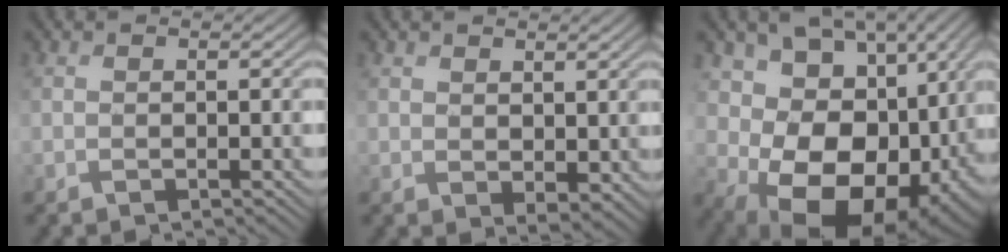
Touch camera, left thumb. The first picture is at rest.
{"total": 2.3, "force": [1.1, 1.3, 1.4], "torque": [-0.034, -0.006, 0.032]}
{"total": 17.5, "force": [-1.1, 13.2, 11.4], "torque": [-0.177, -0.069, 0.038]}